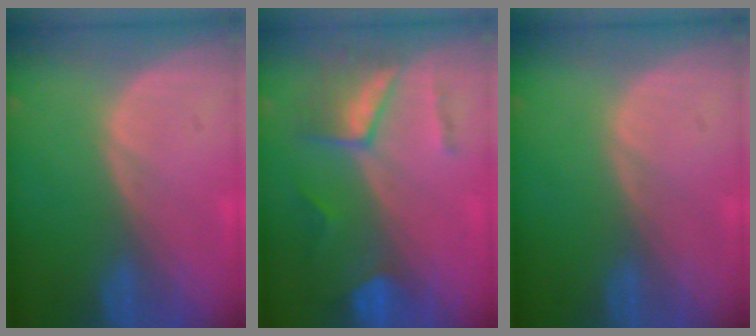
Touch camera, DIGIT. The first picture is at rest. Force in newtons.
{"total": 7.4, "press": 6.5, "slide": 3.4}
{"total": 0.0}